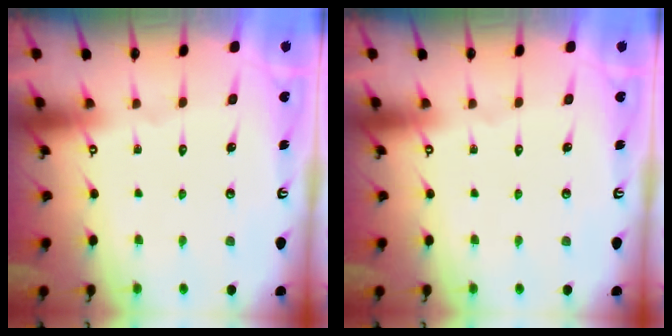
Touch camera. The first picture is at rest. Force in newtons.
{"total": 0.0}